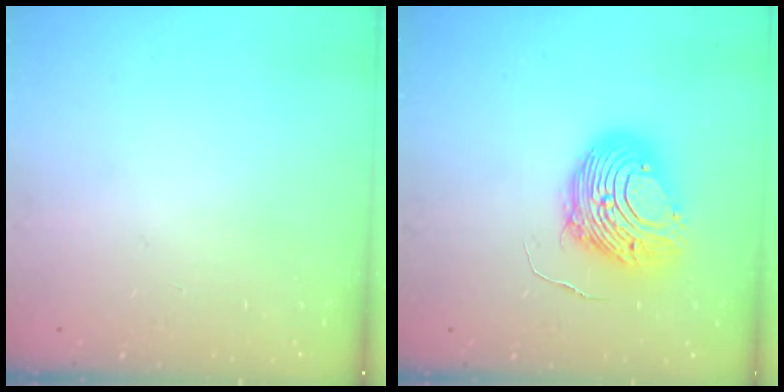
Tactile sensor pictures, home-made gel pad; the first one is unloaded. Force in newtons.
{"total": 10.6, "press": 10.5, "slide": 1.4}